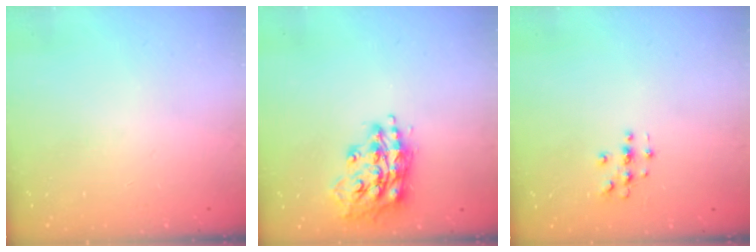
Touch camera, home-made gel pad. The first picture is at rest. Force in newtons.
{"total": 15.5, "press": 15.5, "slide": 1.4}
{"total": 3.1, "press": 3.1, "slide": 0.3}